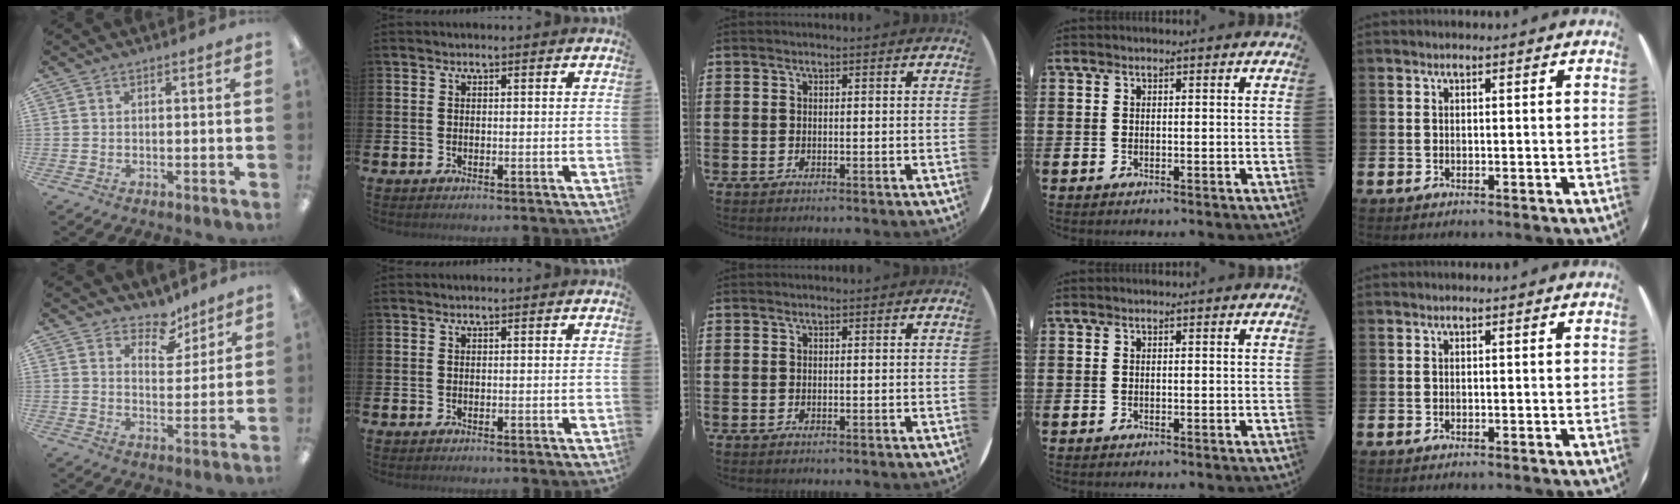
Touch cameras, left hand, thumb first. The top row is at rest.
{"thumb": {"total": 7.9, "force": [6.2, 4.2, 2.6], "torque": [-0.027, -0.039, 0.108]}}